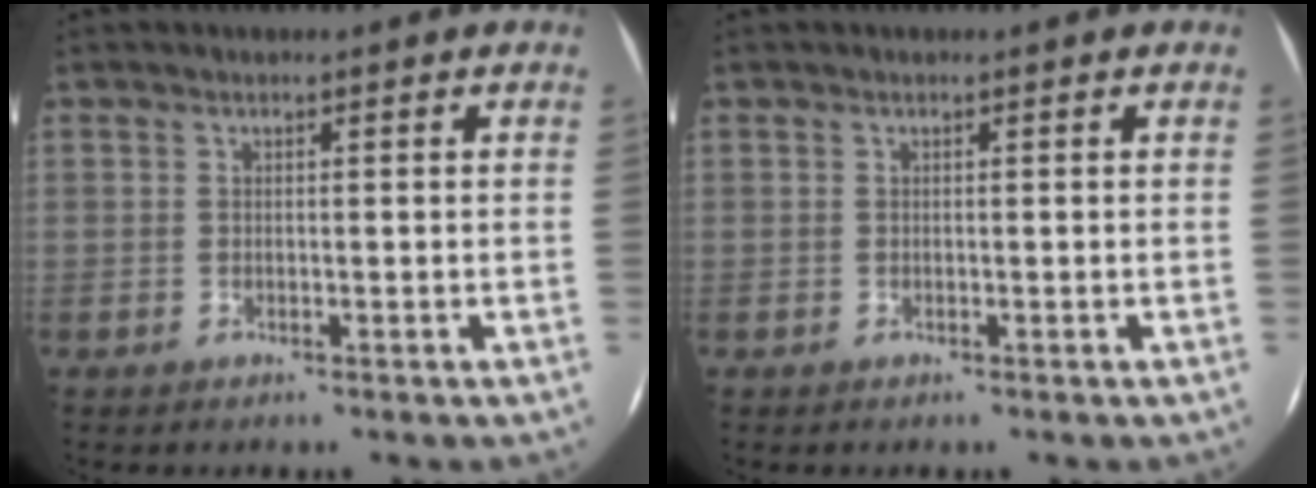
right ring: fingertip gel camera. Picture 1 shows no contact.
{"total": 0.0}